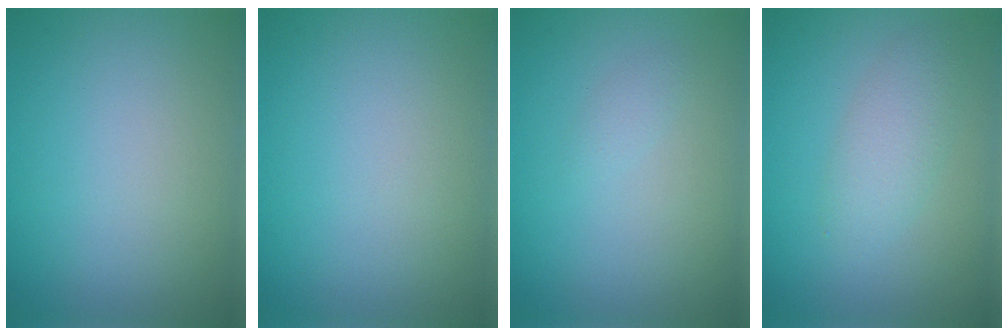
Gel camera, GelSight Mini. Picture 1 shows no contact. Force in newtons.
{"total": 0.0}
{"total": 0.7, "press": 0.7, "slide": 0.0}
{"total": 2.7, "press": 2.7, "slide": 0.1}